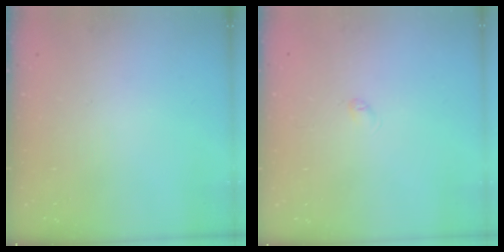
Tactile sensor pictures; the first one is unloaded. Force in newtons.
{"total": 2.5, "press": 2.5, "slide": 0.5}